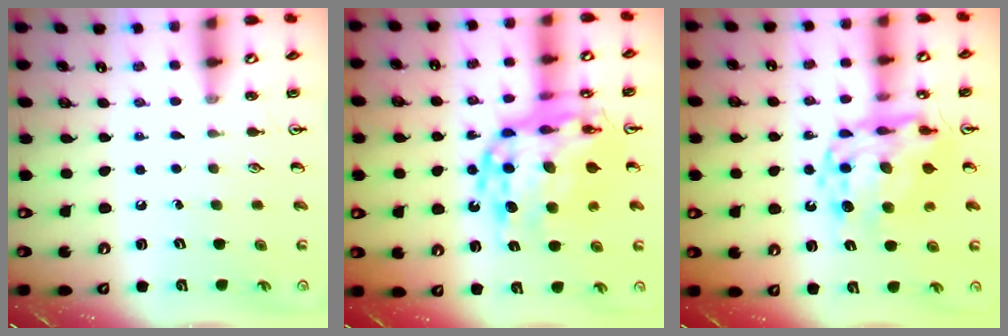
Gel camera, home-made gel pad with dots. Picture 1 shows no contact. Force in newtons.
{"total": 19.5, "press": 19.4, "slide": 1.8}
{"total": 14.2, "press": 14.2, "slide": 1.3}